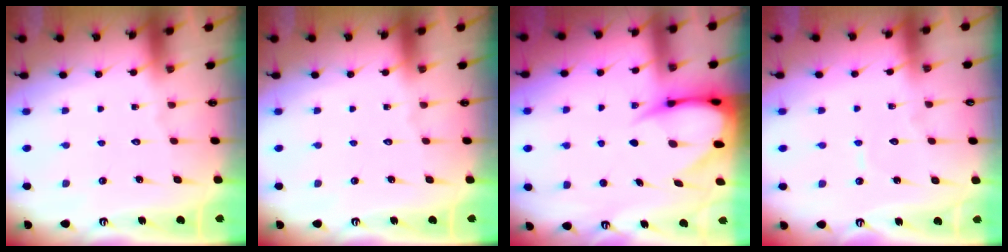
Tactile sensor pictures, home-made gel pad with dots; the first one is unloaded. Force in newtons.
{"total": 0.0}
{"total": 8.2, "press": 8.2, "slide": 0.7}
{"total": 3.6, "press": 3.6, "slide": 0.3}